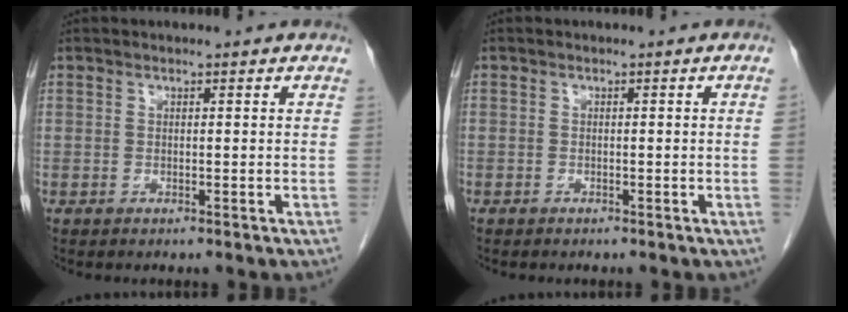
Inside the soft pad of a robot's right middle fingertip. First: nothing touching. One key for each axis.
{"total": 0.8, "fx": -0.2, "fy": -0.4, "fz": 0.7, "tx": -0.001, "ty": 0.003, "tz": -0.004}